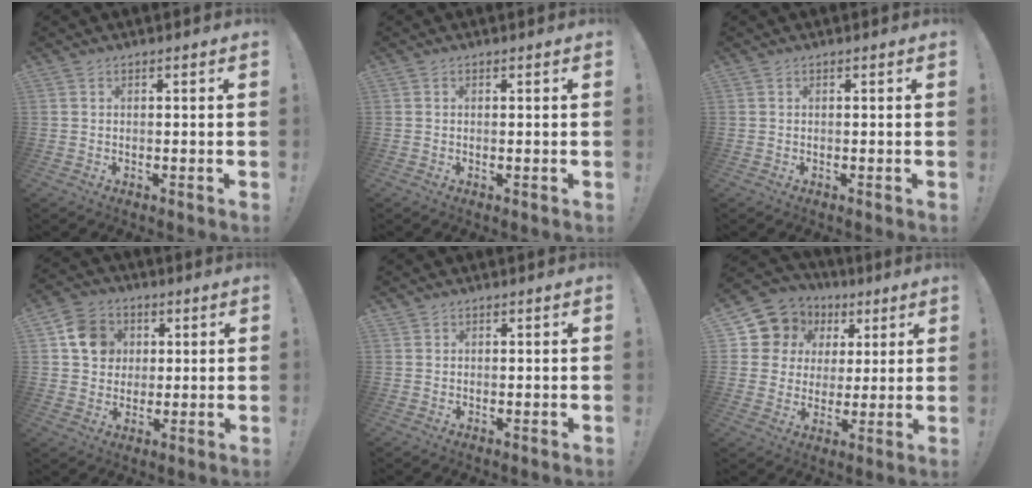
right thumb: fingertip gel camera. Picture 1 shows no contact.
{"total": 0.0}
{"total": 0.0}
{"total": 10.7, "force": [3.4, 9.5, 3.6], "torque": [-0.040, -0.012, 0.070]}
{"total": 1.1, "force": [0.9, 0.7, 0.0], "torque": [0.005, -0.005, 0.016]}
{"total": 11.1, "force": [5.1, 9.4, 3.0], "torque": [-0.056, -0.030, 0.109]}